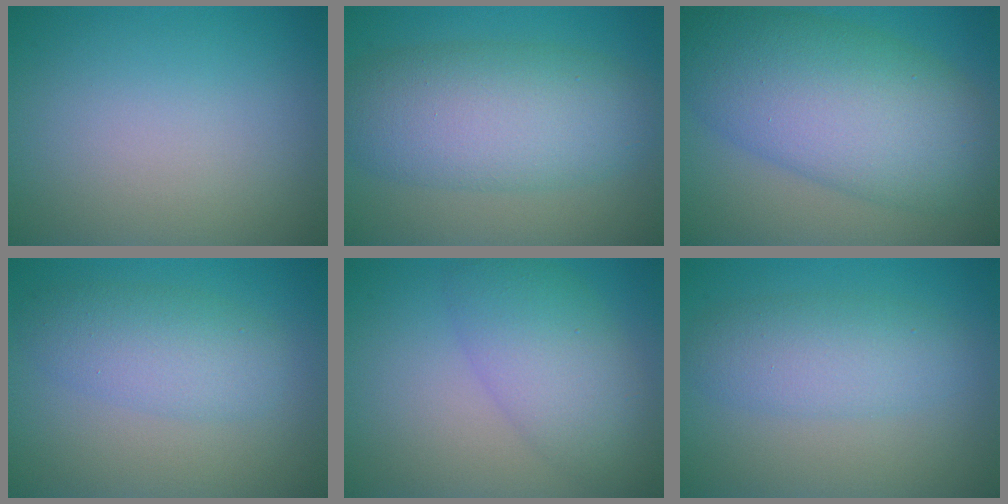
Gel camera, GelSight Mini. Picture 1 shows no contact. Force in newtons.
{"total": 8.1, "press": 8.1, "slide": 0.1}
{"total": 11.4, "press": 11.4, "slide": 0.5}
{"total": 4.1, "press": 4.1, "slide": 0.2}
{"total": 5.6, "press": 5.6, "slide": 0.2}
{"total": 4.0, "press": 4.0, "slide": 0.1}